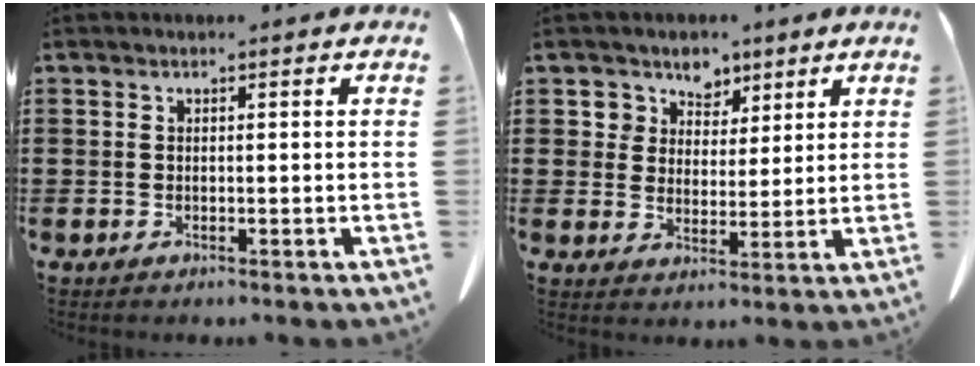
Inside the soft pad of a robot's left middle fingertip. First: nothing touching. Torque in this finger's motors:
{"motor_torque": [1.64, 0.50, 0.08, 0.01]}